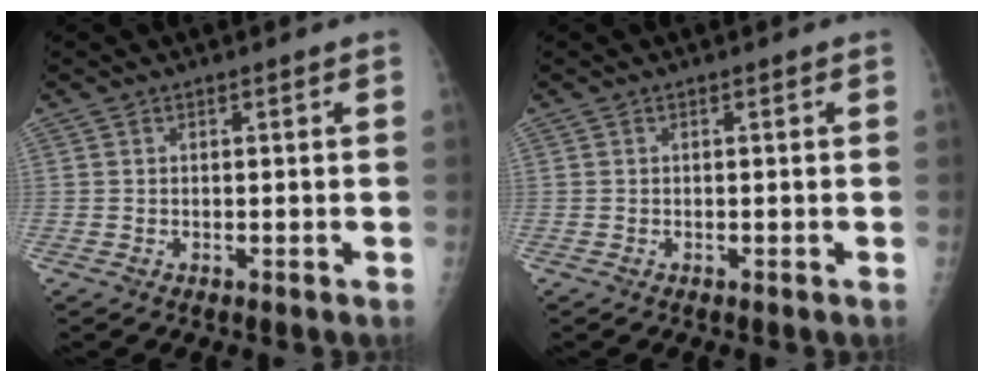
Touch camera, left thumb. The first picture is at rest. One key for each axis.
{"total": 0.0}